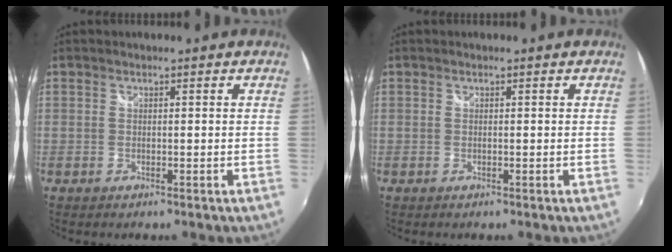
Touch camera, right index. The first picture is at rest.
{"total": 0.0}